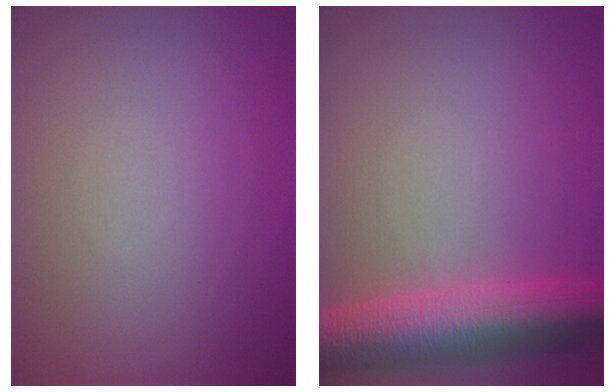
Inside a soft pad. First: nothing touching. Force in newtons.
{"total": 8.2, "press": 8.2, "slide": 0.4}